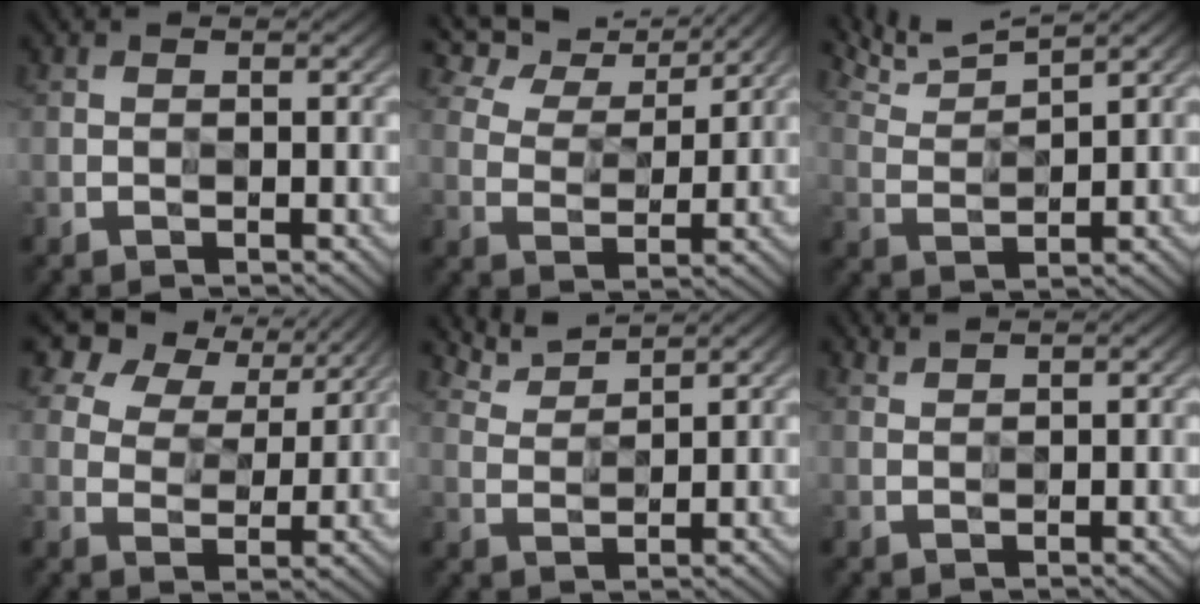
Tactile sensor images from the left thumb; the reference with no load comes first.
{"total": 7.8, "force": [6.9, 2.3, 2.6], "torque": [-0.064, 0.004, 0.113]}
{"total": 6.1, "force": [5.7, 0.6, 2.1], "torque": [-0.052, 0.011, 0.116]}
{"total": 8.6, "force": [6.2, 5.1, 3.2], "torque": [-0.068, 0.010, 0.097]}
{"total": 4.0, "force": [3.9, 0.2, 0.5], "torque": [-0.027, 0.004, 0.088]}
{"total": 2.0, "force": [2.0, -0.2, 0.1], "torque": [-0.003, 0.003, 0.045]}